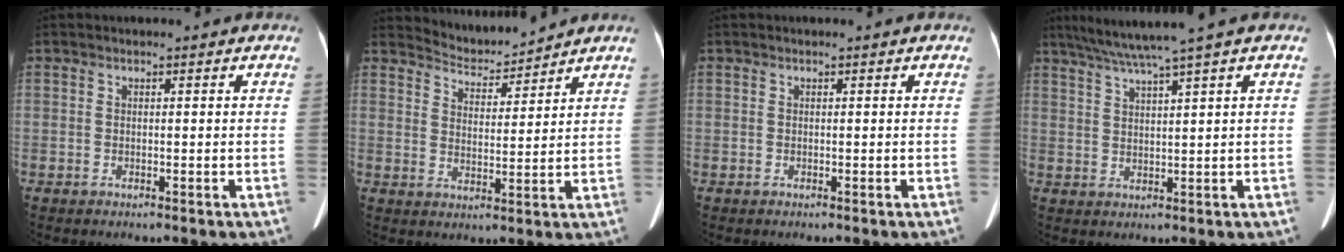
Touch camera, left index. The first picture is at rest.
{"total": 5.5, "force": [5.5, 0.1, -0.4], "torque": [-0.002, 0.001, 0.098]}
{"total": 0.0}
{"total": 7.0, "force": [5.3, -1.7, 4.3], "torque": [-0.073, 0.015, 0.093]}